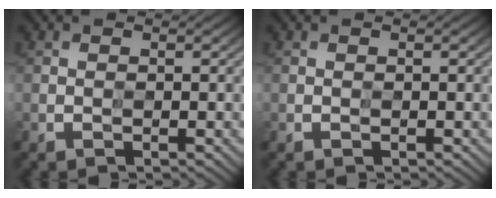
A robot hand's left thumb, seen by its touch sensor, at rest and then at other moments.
{"total": 0.0}